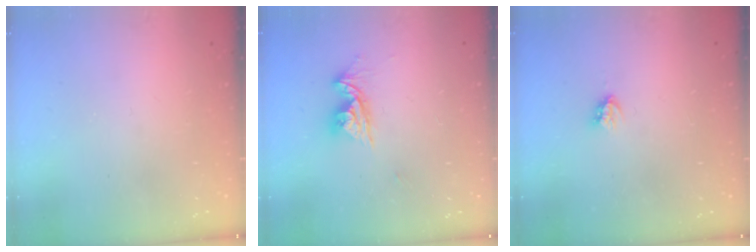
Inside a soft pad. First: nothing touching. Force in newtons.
{"total": 8.9, "press": 8.9, "slide": 0.9}
{"total": 3.3, "press": 3.3, "slide": 0.1}